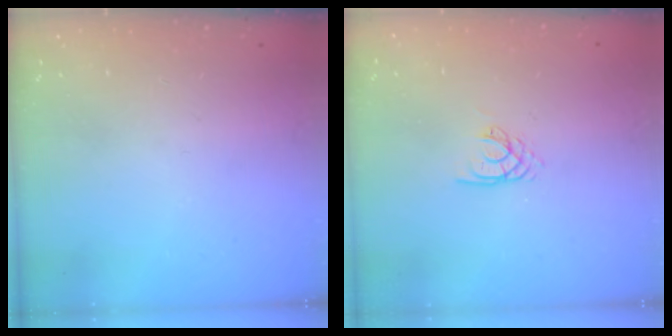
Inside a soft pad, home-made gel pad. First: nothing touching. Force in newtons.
{"total": 2.2, "press": 2.2, "slide": 0.2}